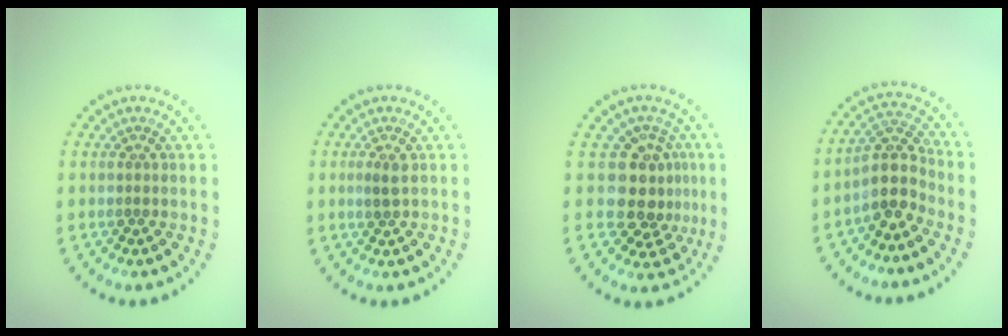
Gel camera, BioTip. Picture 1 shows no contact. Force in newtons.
{"total": 1.2, "press": 1.2, "slide": 0.4}
{"total": 3.8, "press": 3.2, "slide": 2.0}
{"total": 3.5, "press": 2.9, "slide": 1.9}